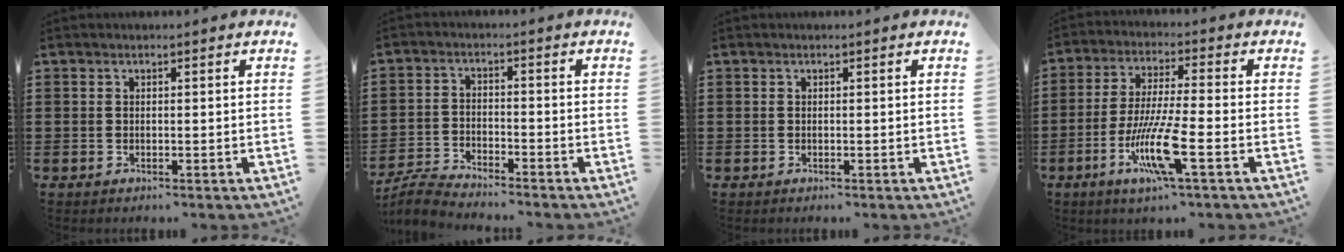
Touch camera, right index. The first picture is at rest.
{"total": 4.1, "force": [-4.1, 0.2, 0.7], "torque": [-0.031, -0.002, -0.087]}
{"total": 0.0}
{"total": 10.1, "force": [-4.2, 0.9, 9.2], "torque": [-0.196, -0.018, -0.083]}